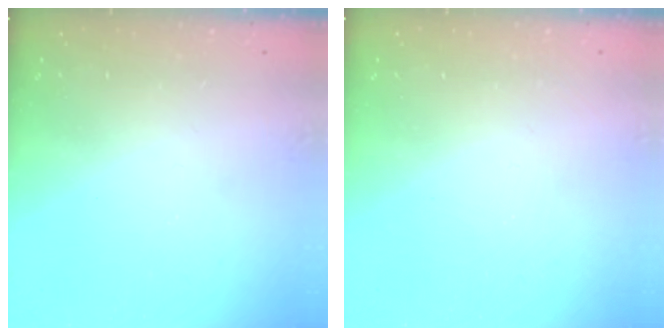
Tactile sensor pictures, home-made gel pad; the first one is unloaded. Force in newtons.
{"total": 0.0}